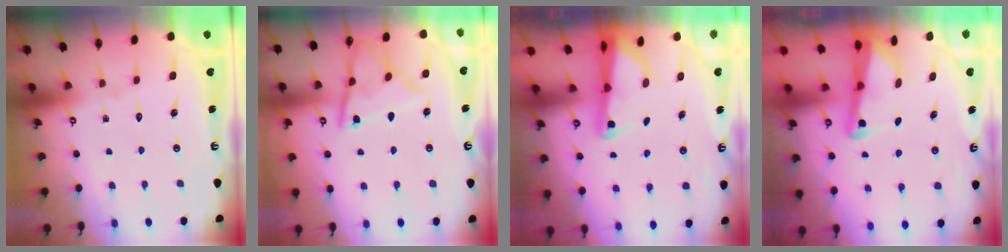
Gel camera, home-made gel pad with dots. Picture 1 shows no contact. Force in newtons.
{"total": 11.4, "press": 11.3, "slide": 1.1}
{"total": 2.5, "press": 2.4, "slide": 0.5}
{"total": 3.0, "press": 2.9, "slide": 0.4}